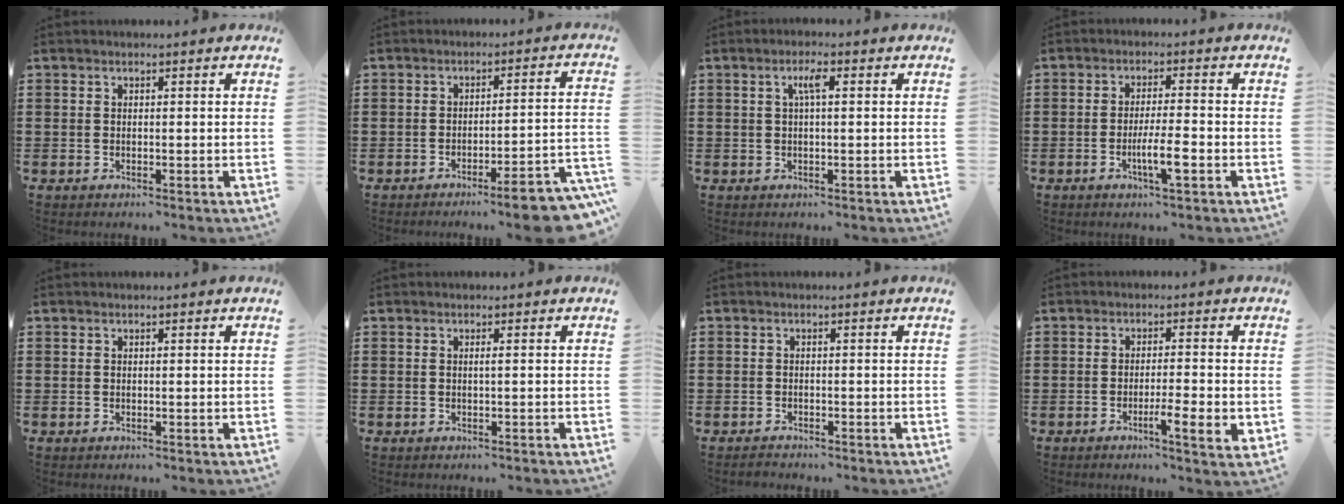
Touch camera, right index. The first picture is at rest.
{"total": 6.2, "force": [-5.3, 0.2, 3.1], "torque": [-0.047, -0.005, -0.097]}
{"total": 2.8, "force": [0.7, 0.6, 2.6], "torque": [-0.054, 0.008, 0.009]}
{"total": 5.2, "force": [-2.0, 0.5, 4.7], "torque": [-0.086, -0.008, -0.036]}
{"total": 0.0}
{"total": 0.7, "force": [0.0, -0.3, 0.6], "torque": [-0.013, -0.002, -0.001]}
{"total": 1.2, "force": [-1.1, 0.4, -0.1], "torque": [-0.002, 0.005, -0.025]}
{"total": 5.2, "force": [-2.0, 0.4, 4.8], "torque": [-0.075, -0.011, -0.030]}